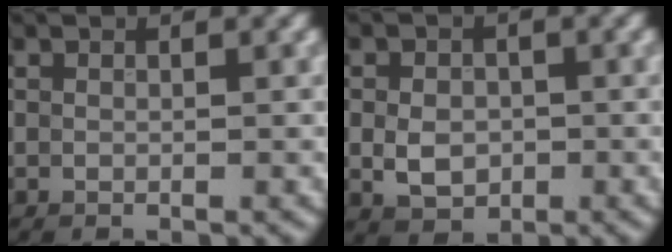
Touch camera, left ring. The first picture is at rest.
{"total": 3.2, "force": [-0.5, 2.5, 2.0], "torque": [-0.036, -0.003, -0.012]}